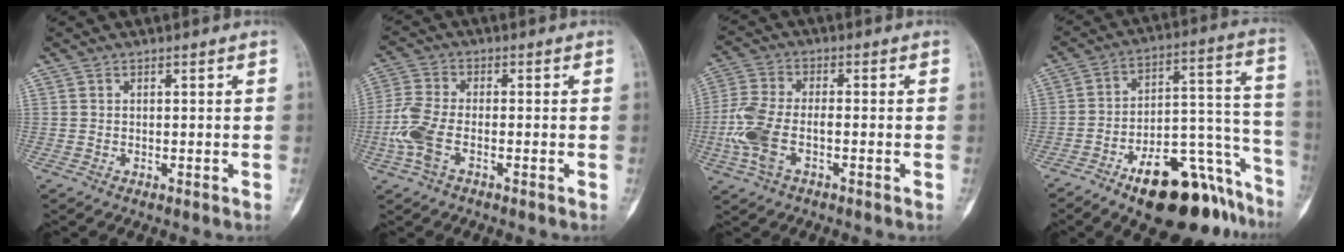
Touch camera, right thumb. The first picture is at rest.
{"total": 7.6, "force": [-2.5, 3.8, 6.1], "torque": [-0.156, 0.014, -0.055]}
{"total": 9.8, "force": [-2.7, 5.0, 8.0], "torque": [-0.186, 0.016, -0.058]}
{"total": 22.8, "force": [-14.5, 9.5, 14.9], "torque": [-0.117, 0.123, -0.214]}